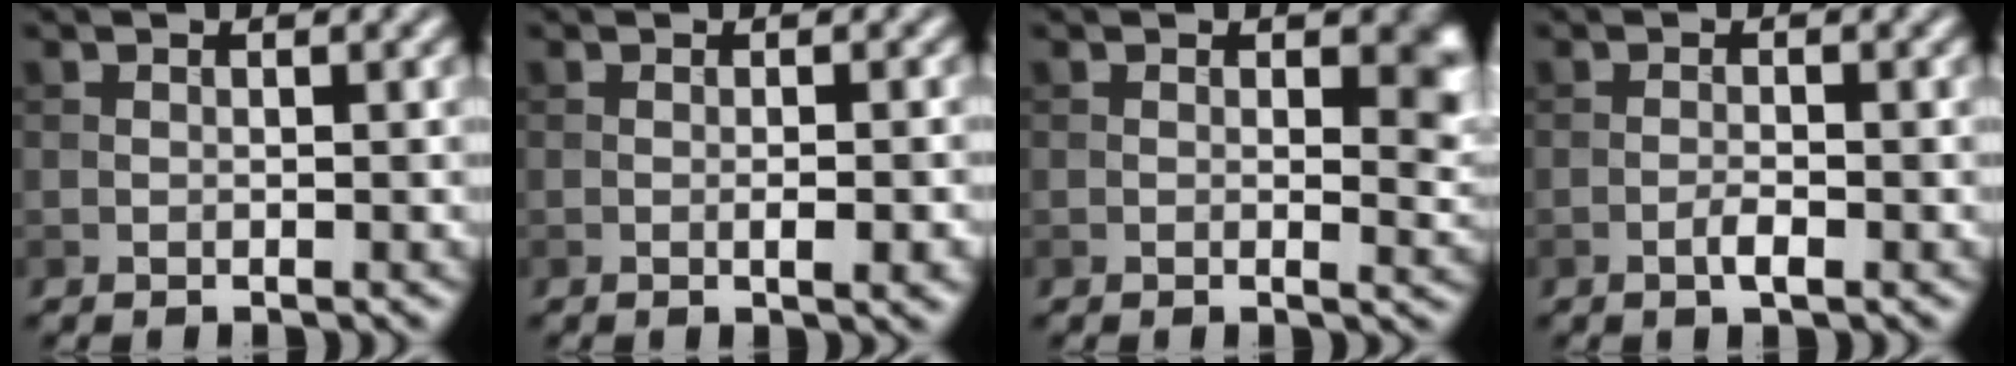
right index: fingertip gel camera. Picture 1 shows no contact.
{"total": 2.2, "force": [-0.5, 0.5, 2.1], "torque": [-0.029, -0.001, -0.007]}
{"total": 3.1, "force": [0.6, 1.6, 2.6], "torque": [-0.024, -0.006, 0.007]}
{"total": 1.4, "force": [-0.7, 0.3, 1.2], "torque": [-0.023, 0.001, -0.015]}